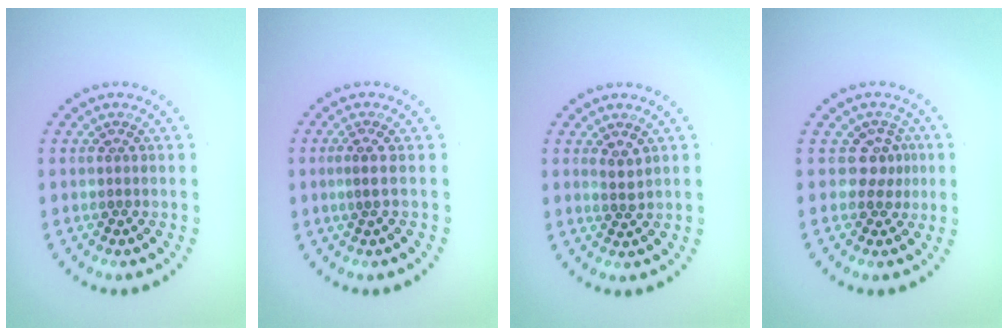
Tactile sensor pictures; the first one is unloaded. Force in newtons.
{"total": 1.0, "press": 0.5, "slide": 0.8}
{"total": 1.4, "press": 1.1, "slide": 1.0}
{"total": 2.2, "press": 1.5, "slide": 1.6}